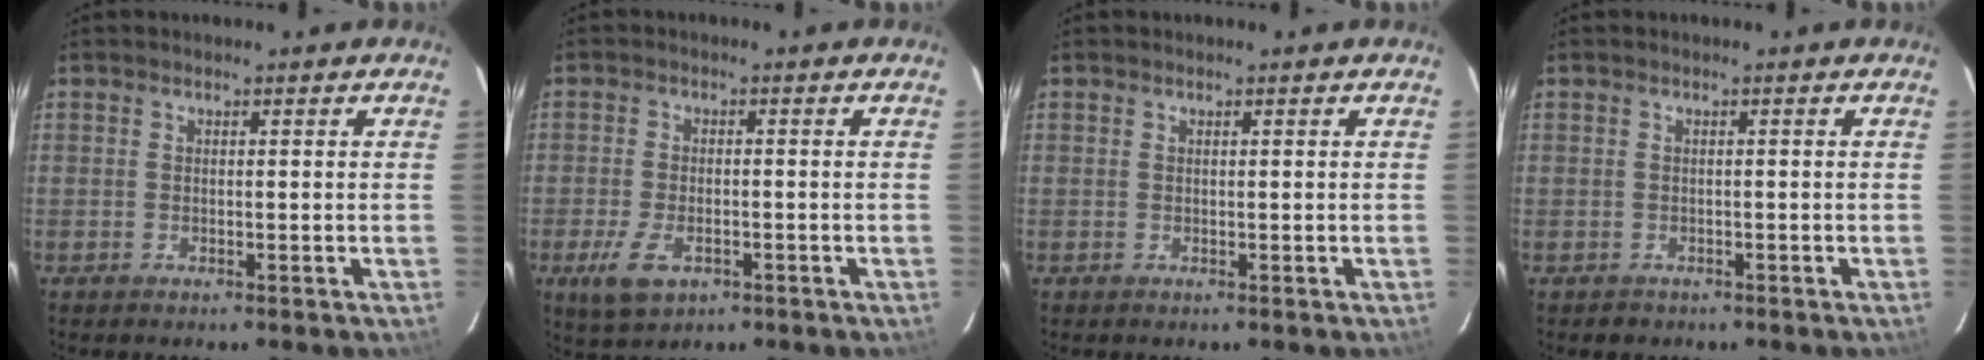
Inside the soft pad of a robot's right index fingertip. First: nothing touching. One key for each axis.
{"total": 6.5, "fx": -2.9, "fy": 3.5, "fz": 4.6, "tx": -0.109, "ty": -0.011, "tz": -0.048}
{"total": 0.0}
{"total": 1.5, "fx": -0.8, "fy": 1.3, "fz": 0.0, "tx": -0.001, "ty": 0.003, "tz": -0.007}